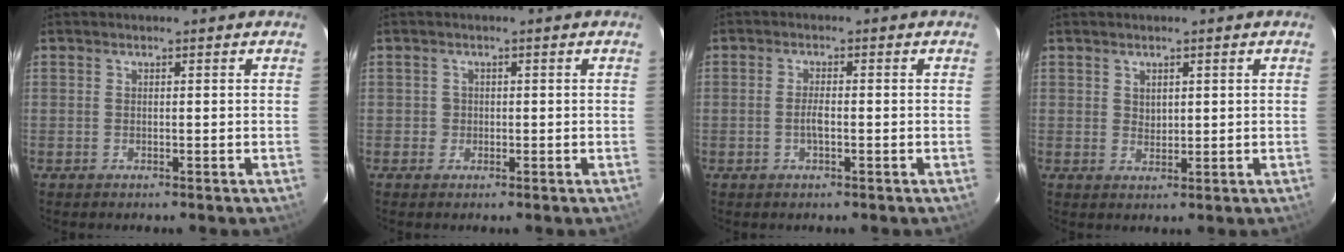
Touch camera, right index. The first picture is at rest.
{"total": 1.4, "force": [-0.2, 1.4, 0.0], "torque": [0.003, 0.003, -0.002]}
{"total": 2.5, "force": [-0.6, 0.8, 2.3], "torque": [-0.044, 0.001, -0.011]}
{"total": 1.9, "force": [1.1, 1.4, 0.8], "torque": [-0.008, 0.002, 0.021]}